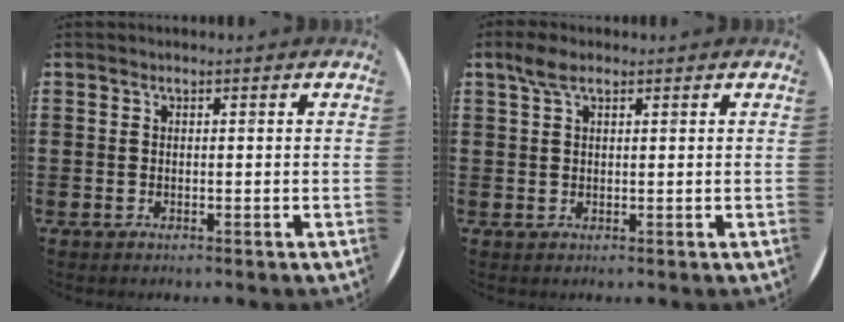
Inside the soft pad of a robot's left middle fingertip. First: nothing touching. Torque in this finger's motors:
{"motor_torque": [0.93, -0.62, 0.09, 0.02]}